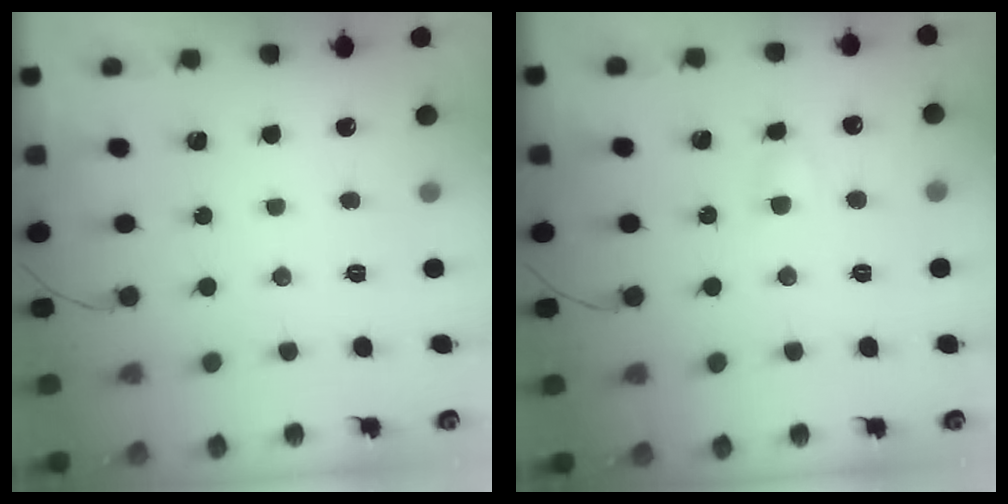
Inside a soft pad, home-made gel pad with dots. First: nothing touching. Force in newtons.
{"total": 3.2, "press": 3.0, "slide": 1.1}